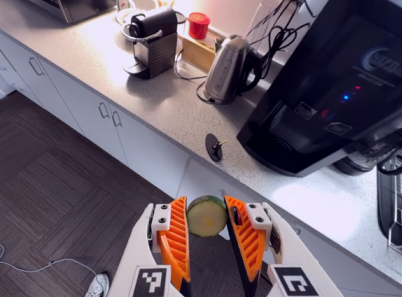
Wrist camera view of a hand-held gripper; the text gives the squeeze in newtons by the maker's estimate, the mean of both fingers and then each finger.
{"total": 7.6, "left": 8.0, "right": 7.2}